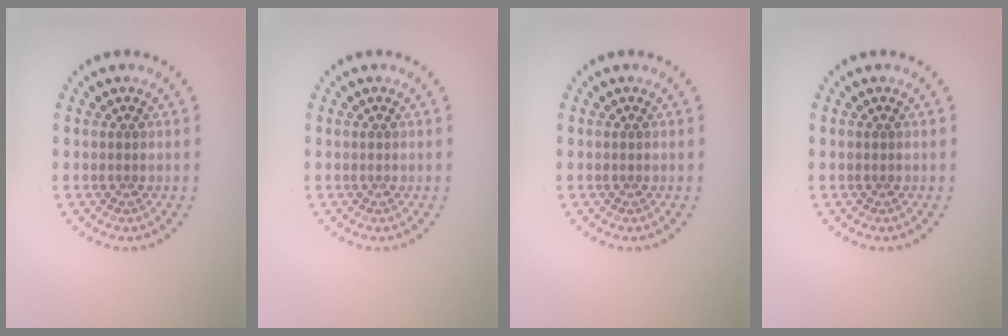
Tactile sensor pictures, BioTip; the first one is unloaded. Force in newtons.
{"total": 0.0}
{"total": 0.0}
{"total": 0.0}